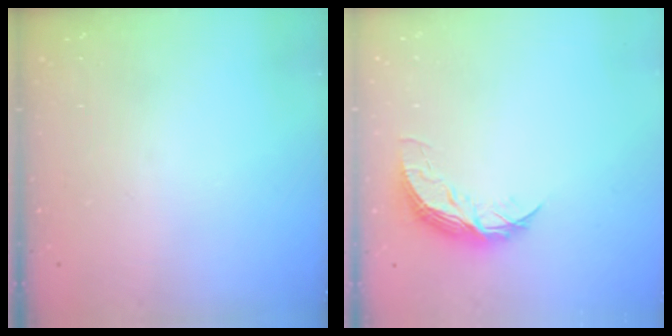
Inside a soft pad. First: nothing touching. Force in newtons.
{"total": 7.9, "press": 7.8, "slide": 0.6}